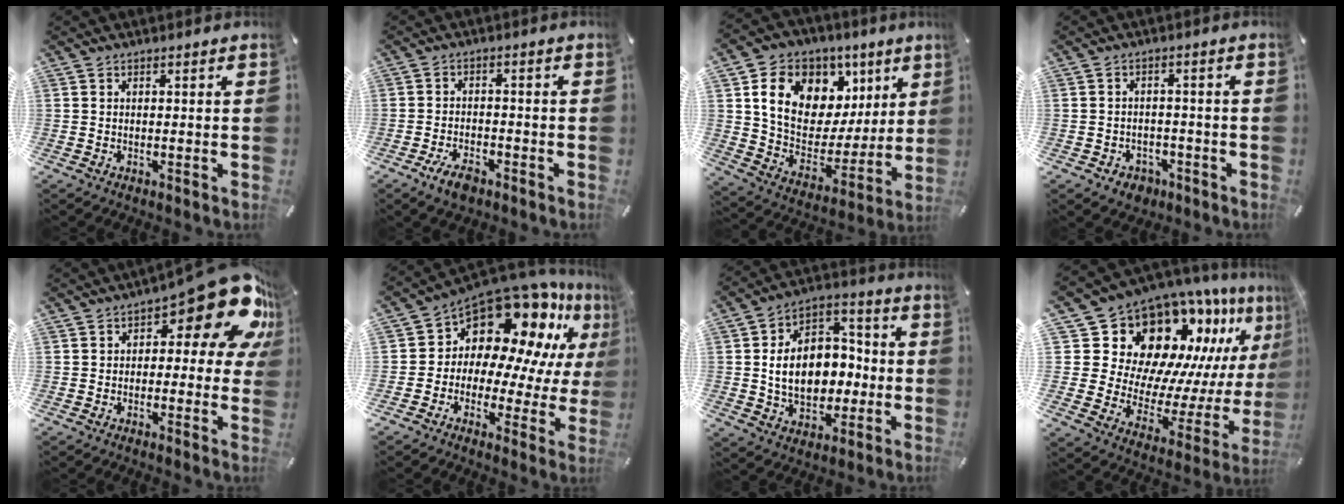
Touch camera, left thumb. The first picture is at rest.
{"total": 5.0, "force": [-3.3, 2.5, 2.8], "torque": [-0.054, 0.018, -0.062]}
{"total": 16.6, "force": [7.7, 12.2, 8.3], "torque": [-0.135, -0.039, 0.142]}
{"total": 3.9, "force": [-2.1, 3.1, 1.1], "torque": [-0.024, 0.009, -0.040]}
{"total": 18.4, "force": [8.5, 7.6, 14.5], "torque": [-0.184, -0.057, 0.140]}
{"total": 15.1, "force": [10.4, 8.6, 6.7], "torque": [-0.121, -0.106, 0.177]}
{"total": 14.3, "force": [-1.4, 10.9, 9.1], "torque": [-0.159, 0.011, -0.021]}
{"total": 19.3, "force": [14.4, 10.5, 7.6], "torque": [-0.116, -0.147, 0.268]}